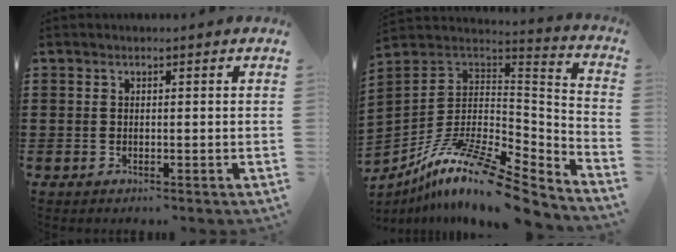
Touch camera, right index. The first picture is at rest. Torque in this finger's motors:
{"motor_torque": [-1.06, 1.08, 0.66, 0.21]}